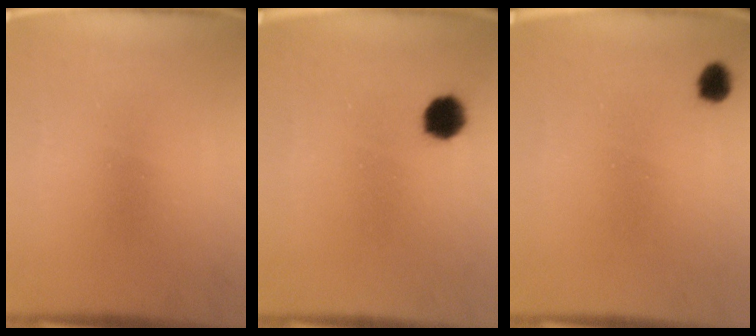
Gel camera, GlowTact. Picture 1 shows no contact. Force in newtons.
{"total": 4.9}
{"total": 2.4}